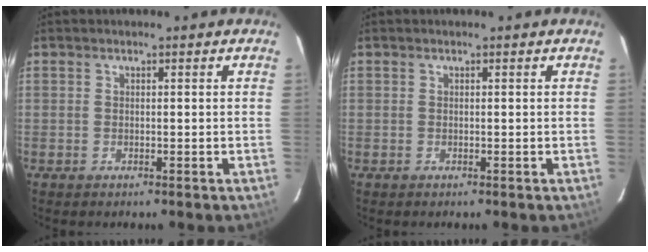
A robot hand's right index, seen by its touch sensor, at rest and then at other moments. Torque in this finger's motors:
{"motor_torque": [0.00, 0.00, 0.00, 0.00]}